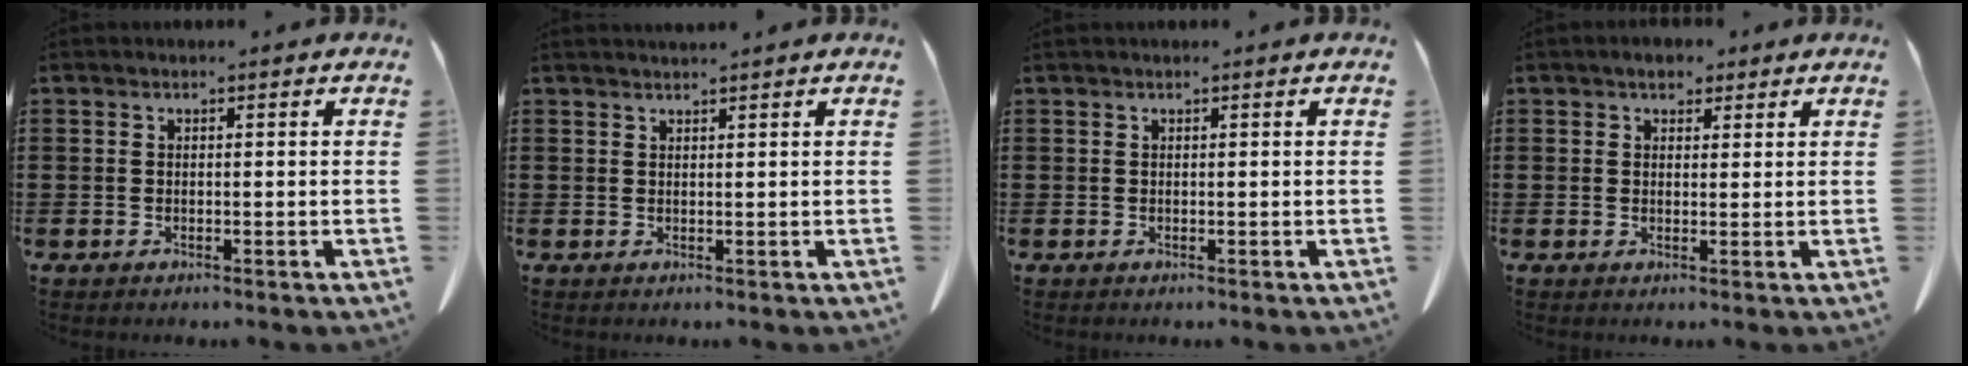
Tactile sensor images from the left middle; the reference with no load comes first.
{"total": 1.1, "force": [1.0, -0.1, 0.2], "torque": [-0.005, -0.004, 0.021]}
{"total": 0.0}
{"total": 2.9, "force": [2.2, 1.5, 1.0], "torque": [-0.018, 0.007, 0.039]}